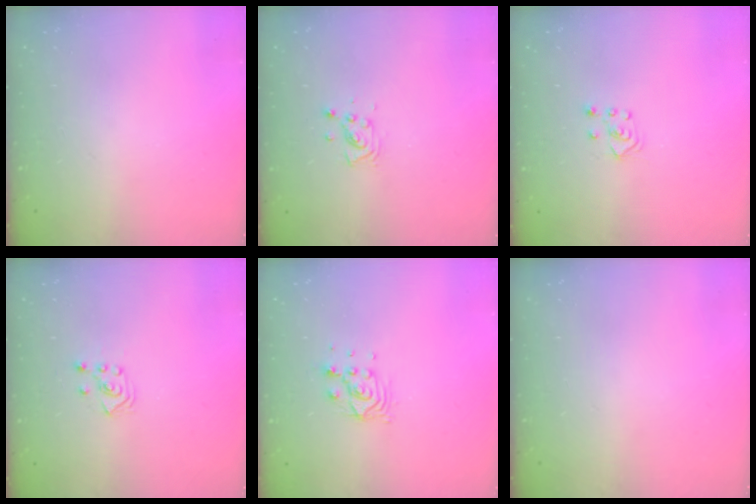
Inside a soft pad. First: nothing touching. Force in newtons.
{"total": 5.1, "press": 4.9, "slide": 1.3}
{"total": 3.4, "press": 3.4, "slide": 0.3}
{"total": 3.7, "press": 3.6, "slide": 0.8}
{"total": 6.8, "press": 6.8, "slide": 0.5}
{"total": 0.0}